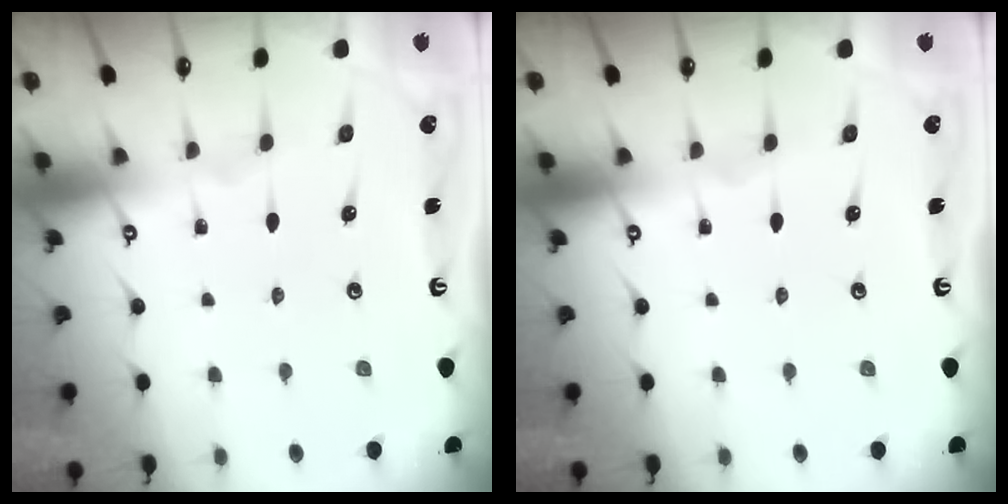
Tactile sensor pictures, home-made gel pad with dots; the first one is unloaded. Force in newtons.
{"total": 0.0}